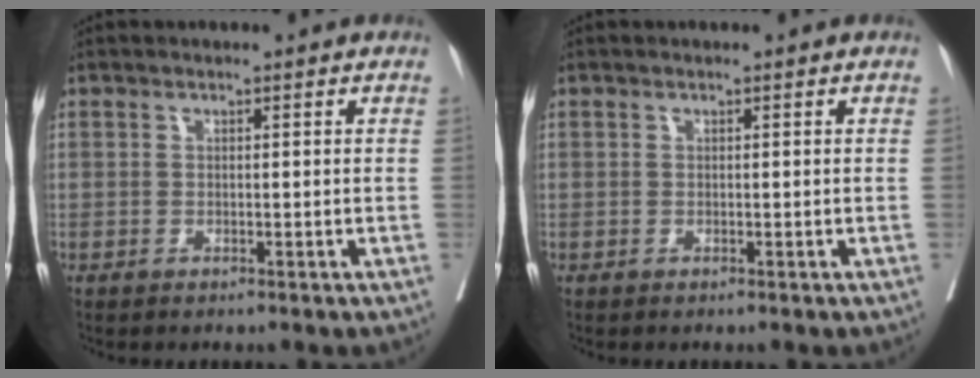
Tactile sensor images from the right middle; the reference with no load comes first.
{"total": 0.0}